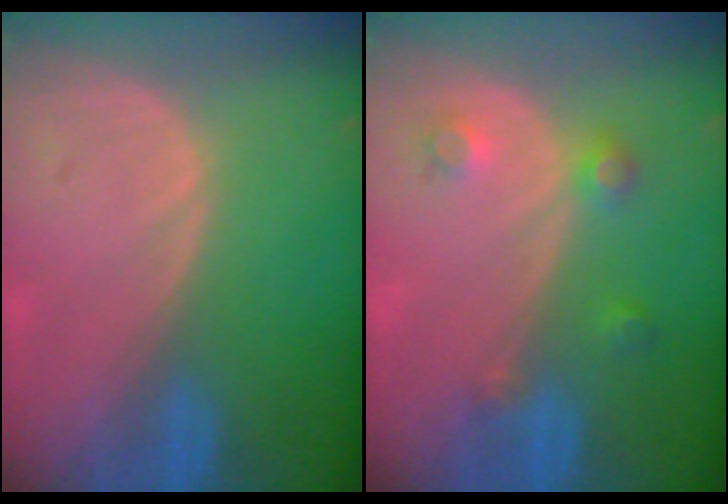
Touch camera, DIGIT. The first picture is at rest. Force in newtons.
{"total": 3.6, "press": 3.2, "slide": 1.6}